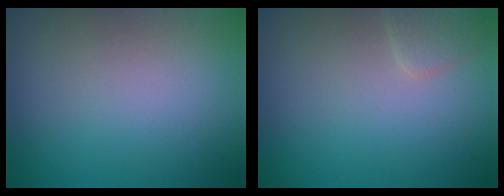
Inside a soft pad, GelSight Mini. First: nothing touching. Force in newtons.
{"total": 1.3, "press": 1.3, "slide": 0.0}